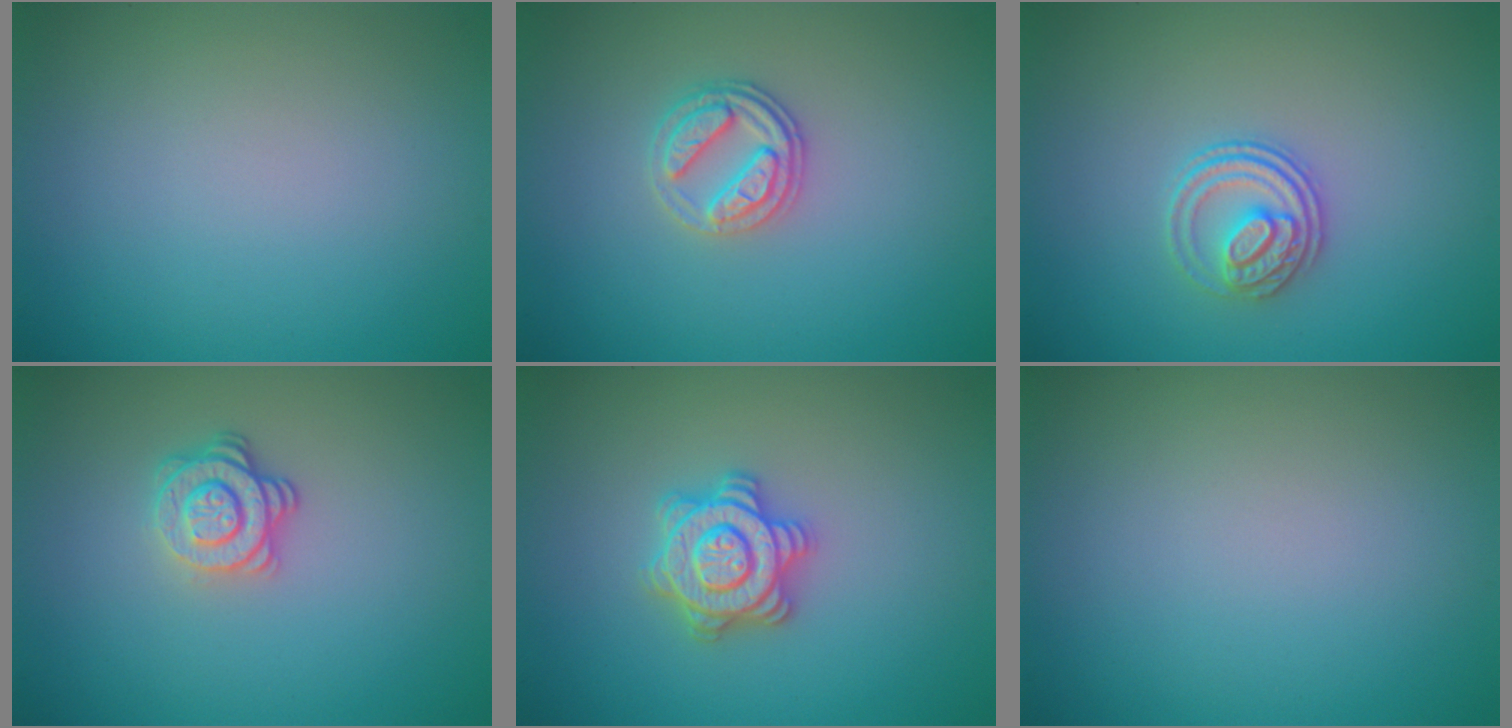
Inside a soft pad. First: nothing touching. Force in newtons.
{"total": 2.6, "press": 2.5, "slide": 0.8}
{"total": 2.8, "press": 2.6, "slide": 1.2}
{"total": 2.9, "press": 2.5, "slide": 1.6}
{"total": 3.7, "press": 3.6, "slide": 0.6}
{"total": 0.0}